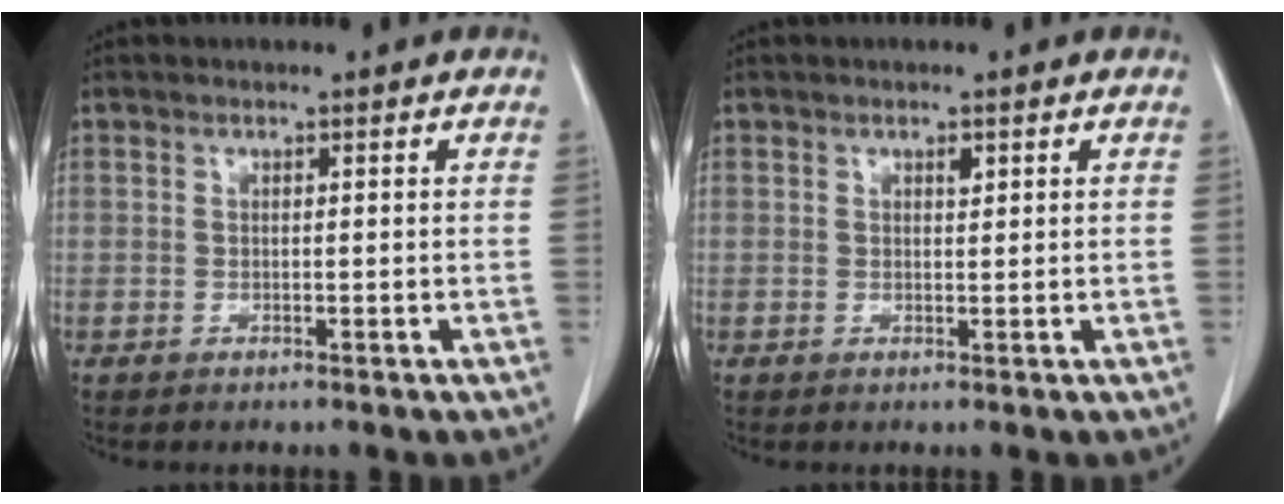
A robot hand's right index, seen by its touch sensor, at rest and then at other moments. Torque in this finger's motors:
{"motor_torque": [0.20, 0.03, -0.02, 0.01]}